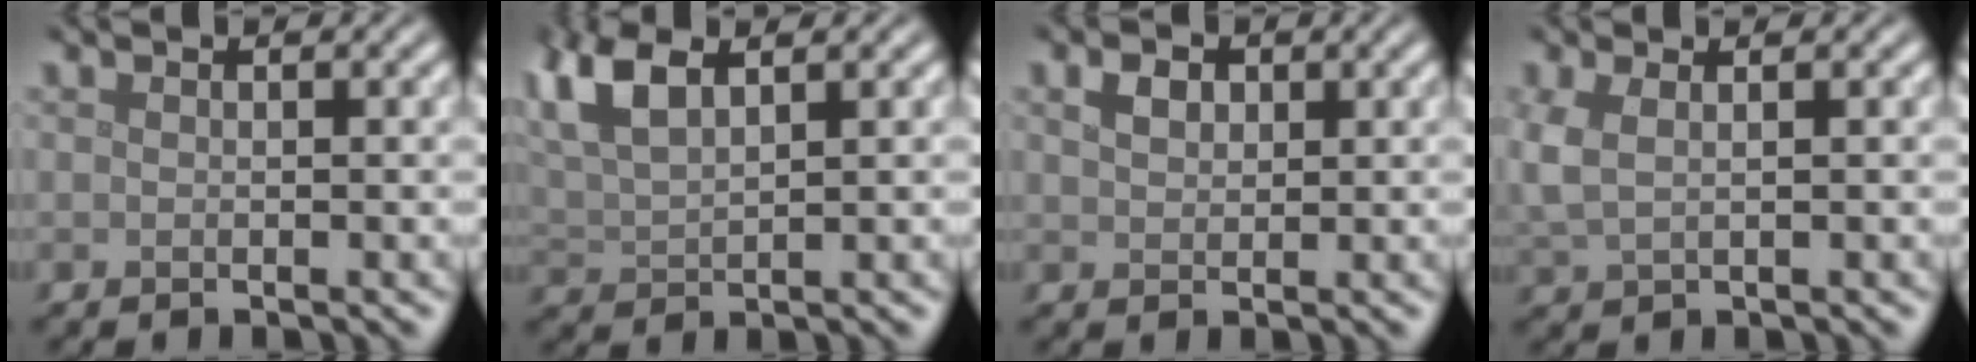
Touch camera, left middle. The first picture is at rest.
{"total": 5.2, "force": [3.0, 2.0, 3.6], "torque": [-0.094, 0.017, 0.060]}
{"total": 1.8, "force": [0.9, 1.2, 1.0], "torque": [-0.021, 0.004, 0.015]}
{"total": 2.1, "force": [0.6, 1.0, 1.7], "torque": [-0.048, 0.004, 0.014]}